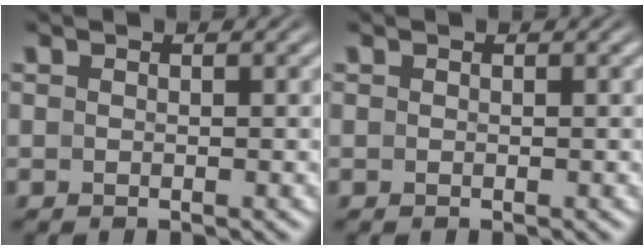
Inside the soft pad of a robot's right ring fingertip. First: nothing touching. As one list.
[{"total": 0.0}]